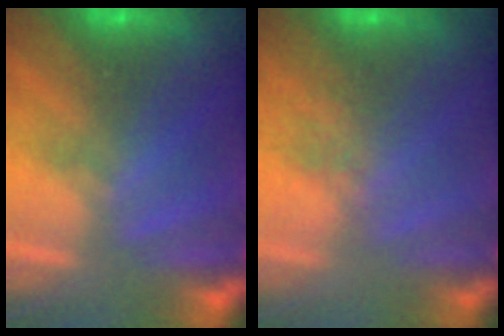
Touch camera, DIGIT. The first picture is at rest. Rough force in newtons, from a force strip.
{"total": 2.4}